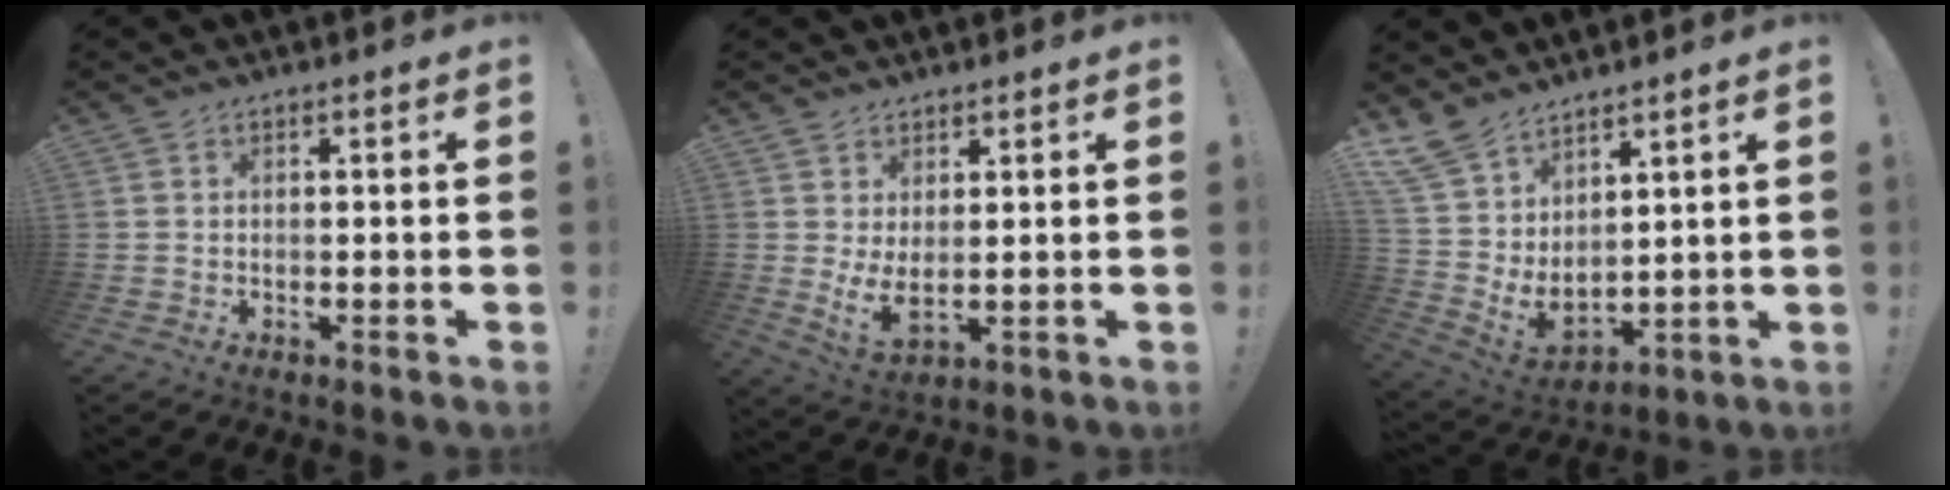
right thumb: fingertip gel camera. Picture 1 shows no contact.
{"total": 5.0, "force": [2.1, 1.6, 4.2], "torque": [-0.060, -0.025, 0.040]}
{"total": 8.5, "force": [6.5, 4.2, 3.5], "torque": [-0.091, -0.070, 0.127]}